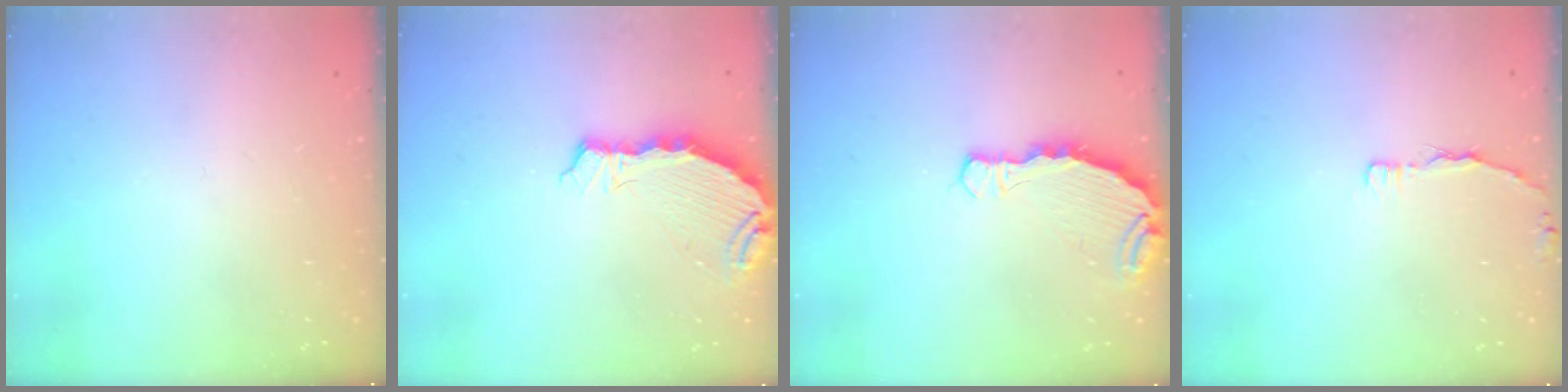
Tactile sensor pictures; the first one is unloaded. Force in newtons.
{"total": 8.2, "press": 6.8, "slide": 4.5}
{"total": 5.7, "press": 5.7, "slide": 0.3}
{"total": 4.1, "press": 4.1, "slide": 0.6}